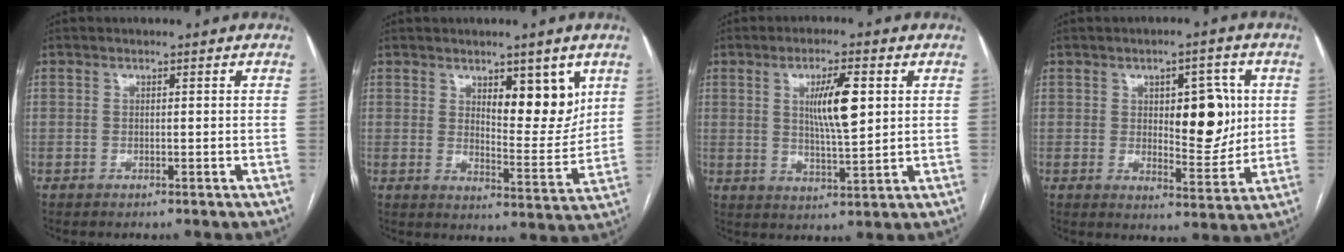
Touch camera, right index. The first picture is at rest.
{"total": 8.2, "force": [4.0, 2.8, 6.6], "torque": [-0.091, -0.008, 0.064]}
{"total": 7.9, "force": [2.1, 1.3, 7.5], "torque": [-0.130, -0.001, 0.038]}
{"total": 9.4, "force": [1.8, 3.8, 8.5], "torque": [-0.108, 0.007, 0.032]}